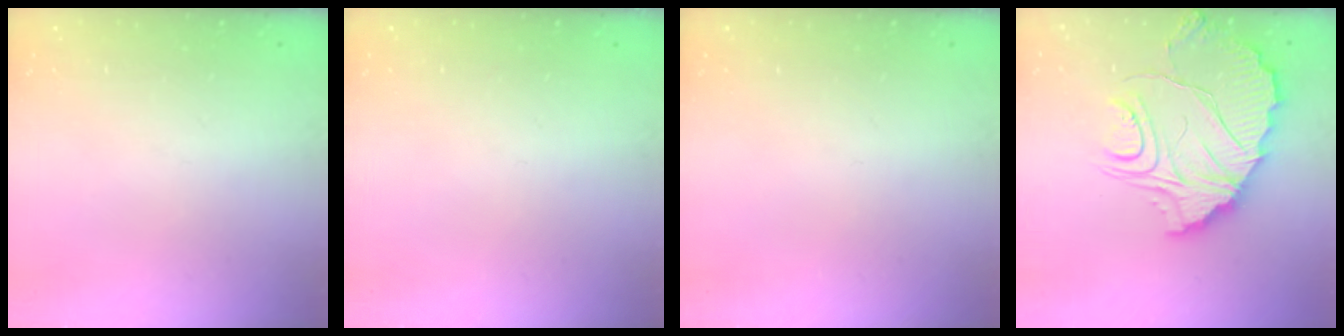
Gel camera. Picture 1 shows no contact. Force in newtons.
{"total": 0.0}
{"total": 0.0}
{"total": 13.3, "press": 13.3, "slide": 1.1}